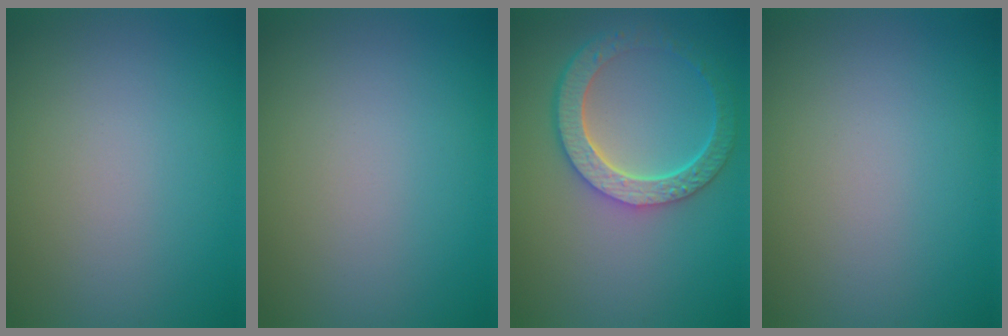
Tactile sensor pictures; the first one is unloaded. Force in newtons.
{"total": 0.0}
{"total": 5.8, "press": 4.4, "slide": 3.8}
{"total": 0.0}